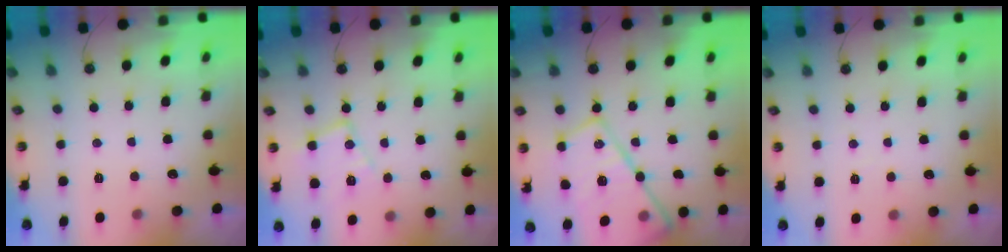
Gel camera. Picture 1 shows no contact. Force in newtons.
{"total": 12.8, "press": 12.8, "slide": 1.0}
{"total": 21.7, "press": 21.7, "slide": 1.2}
{"total": 2.8, "press": 2.8, "slide": 0.5}